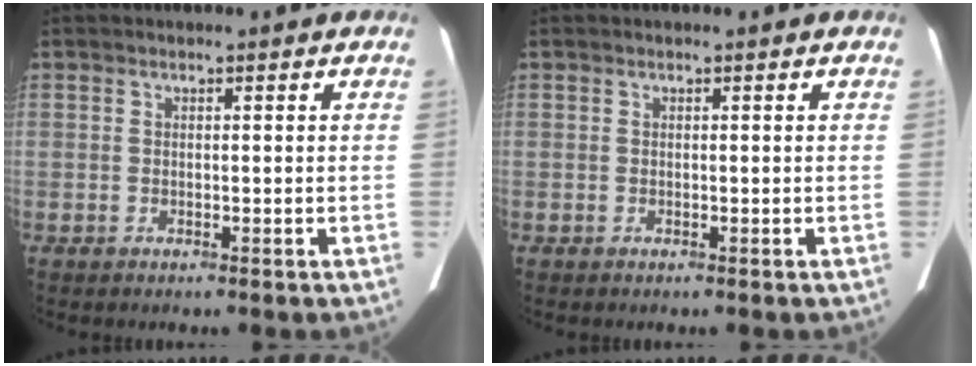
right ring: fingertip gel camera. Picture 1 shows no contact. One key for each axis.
{"total": 0.0}